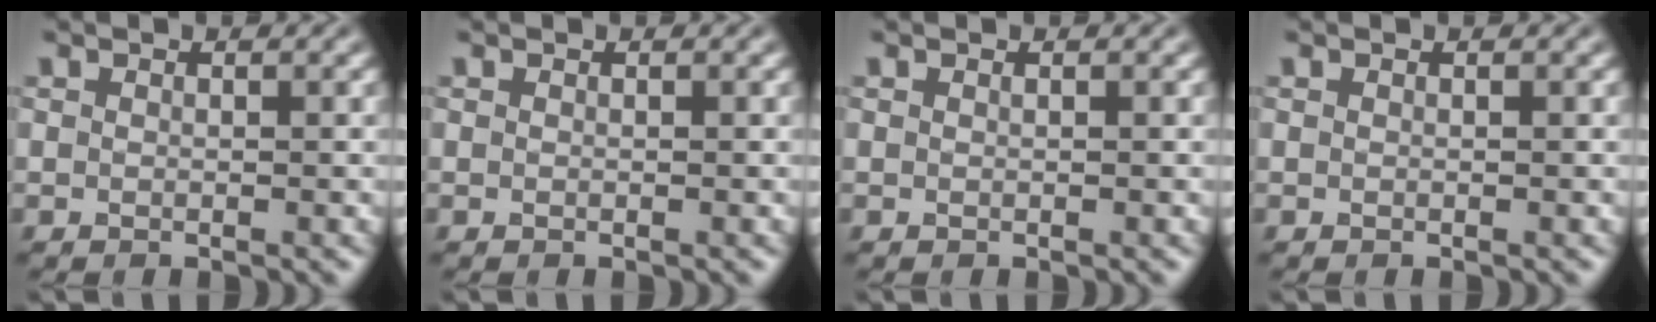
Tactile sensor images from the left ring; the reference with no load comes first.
{"total": 0.0}
{"total": 0.0}
{"total": 0.0}